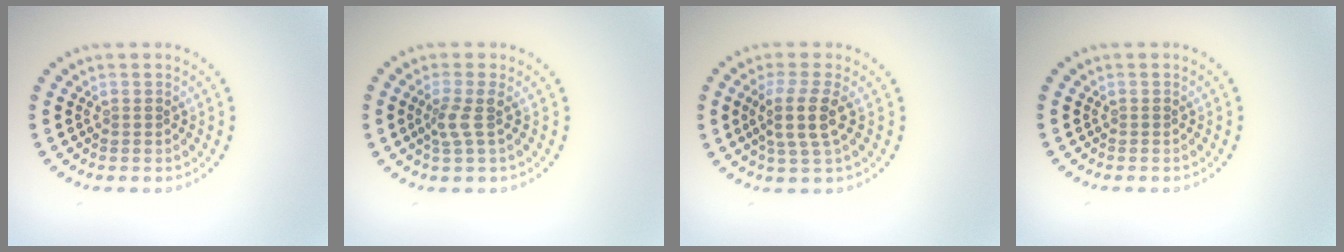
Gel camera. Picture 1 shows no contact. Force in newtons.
{"total": 1.9, "press": 1.4, "slide": 1.3}
{"total": 3.4, "press": 2.9, "slide": 1.8}
{"total": 0.0}